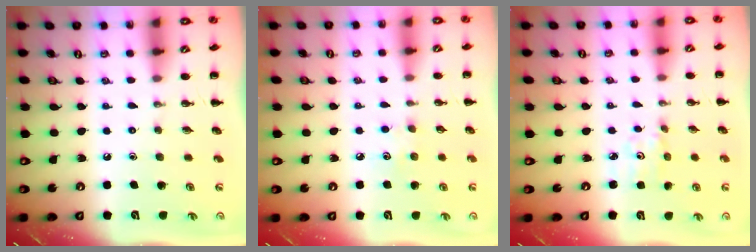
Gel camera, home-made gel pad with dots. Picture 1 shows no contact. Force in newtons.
{"total": 5.1, "press": 4.9, "slide": 1.4}
{"total": 2.0, "press": 2.0, "slide": 0.2}